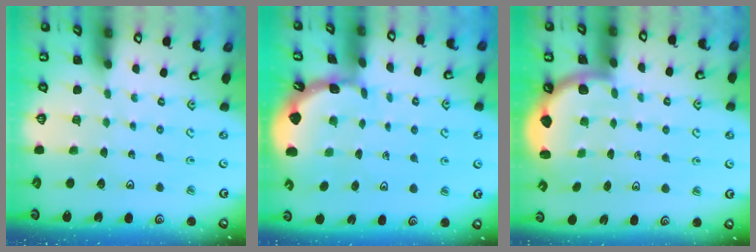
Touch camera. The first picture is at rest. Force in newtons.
{"total": 1.7, "press": 1.7, "slide": 0.1}
{"total": 2.5, "press": 2.5, "slide": 0.6}